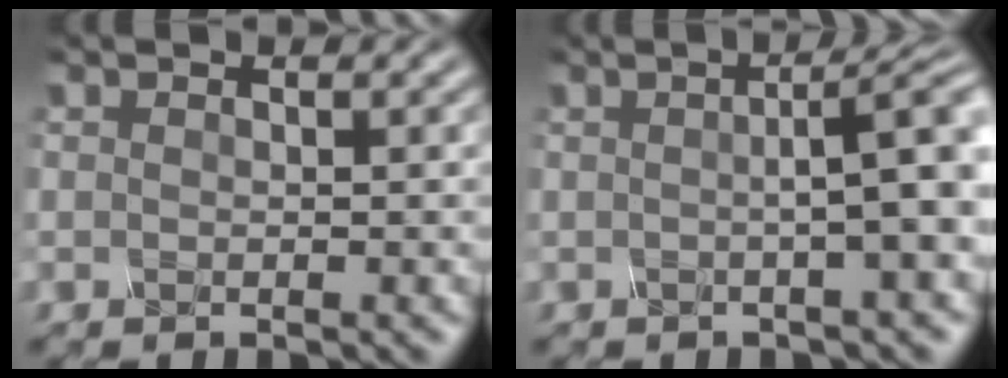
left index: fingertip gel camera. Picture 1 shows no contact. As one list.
[{"total": 5.5, "force": [0.3, 1.2, 5.4], "torque": [-0.058, 0.014, 0.004]}]